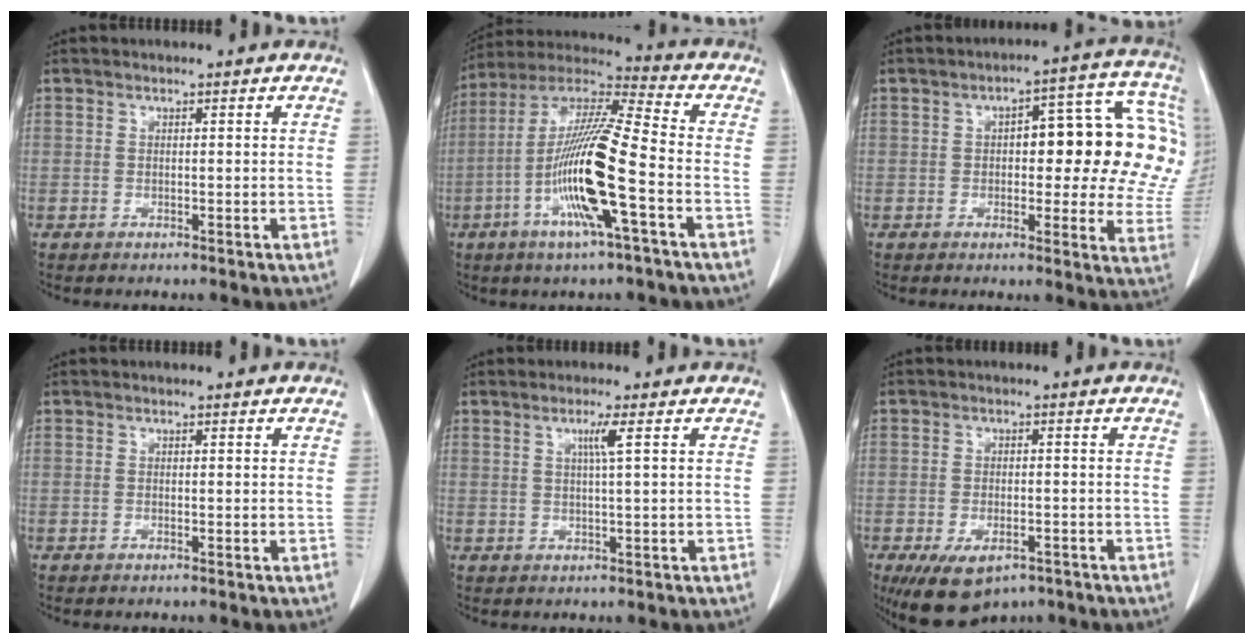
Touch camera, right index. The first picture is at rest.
{"total": 16.6, "force": [-4.8, 0.6, 15.9], "torque": [-0.318, -0.006, -0.097]}
{"total": 17.6, "force": [2.9, 6.5, 16.1], "torque": [-0.160, 0.045, 0.030]}
{"total": 0.0}
{"total": 2.5, "force": [0.9, -0.6, 2.3], "torque": [-0.044, -0.003, 0.016]}
{"total": 9.1, "force": [-5.8, 4.5, 5.3], "torque": [-0.089, -0.007, -0.086]}